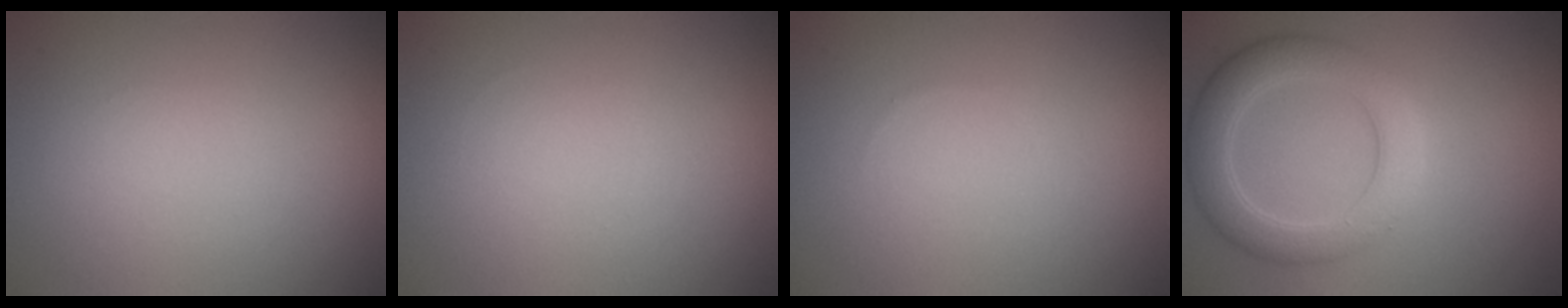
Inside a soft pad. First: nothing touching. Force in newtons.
{"total": 0.0}
{"total": 0.0}
{"total": 5.0, "press": 5.0, "slide": 0.4}